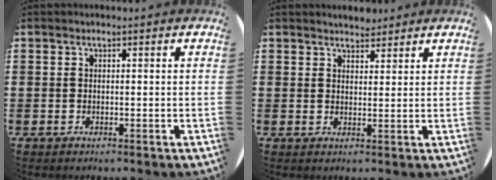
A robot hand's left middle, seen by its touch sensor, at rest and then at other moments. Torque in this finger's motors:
{"motor_torque": [0.07, 0.06, 0.10, 0.03]}